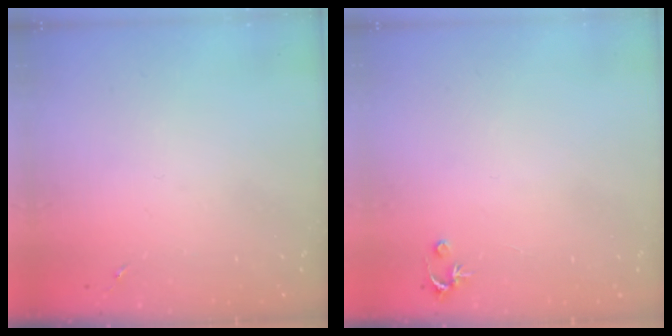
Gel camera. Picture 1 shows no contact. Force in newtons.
{"total": 2.5, "press": 2.5, "slide": 0.2}